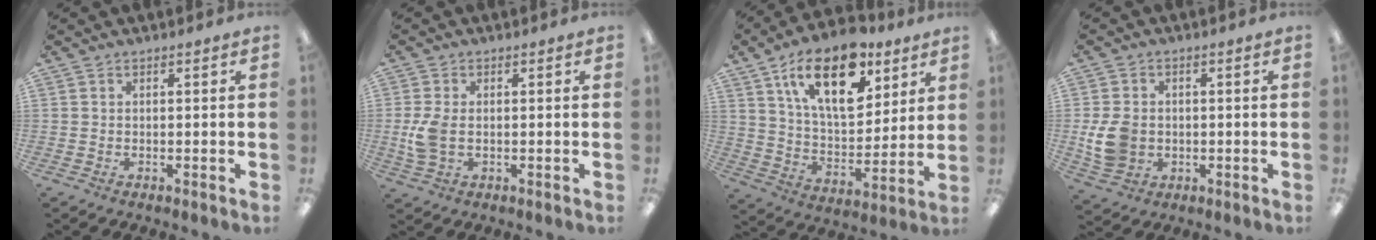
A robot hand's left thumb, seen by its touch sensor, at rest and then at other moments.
{"total": 6.2, "force": [-0.4, 3.8, 5.0], "torque": [-0.104, -0.002, -0.010]}
{"total": 20.5, "force": [11.5, 10.5, 13.4], "torque": [-0.216, -0.040, 0.196]}
{"total": 8.2, "force": [-0.7, 6.7, 4.7], "torque": [-0.101, 0.010, -0.009]}